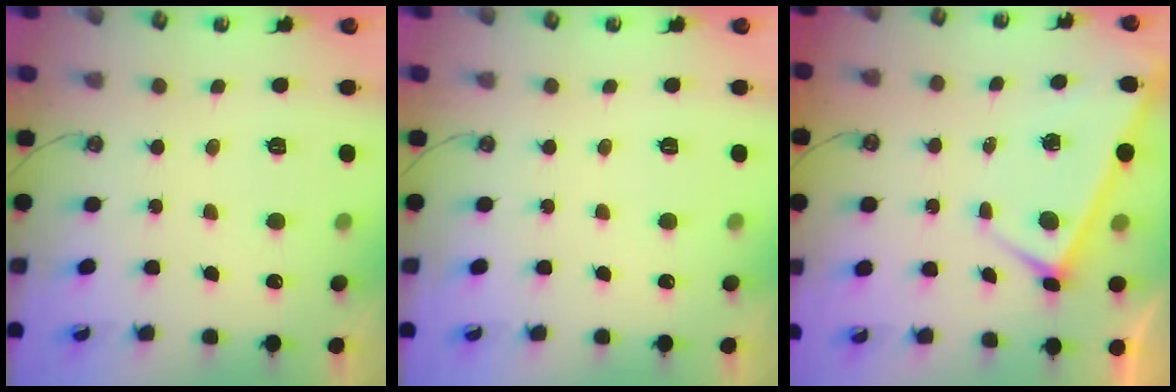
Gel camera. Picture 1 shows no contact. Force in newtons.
{"total": 0.0}
{"total": 4.0, "press": 4.0, "slide": 0.3}